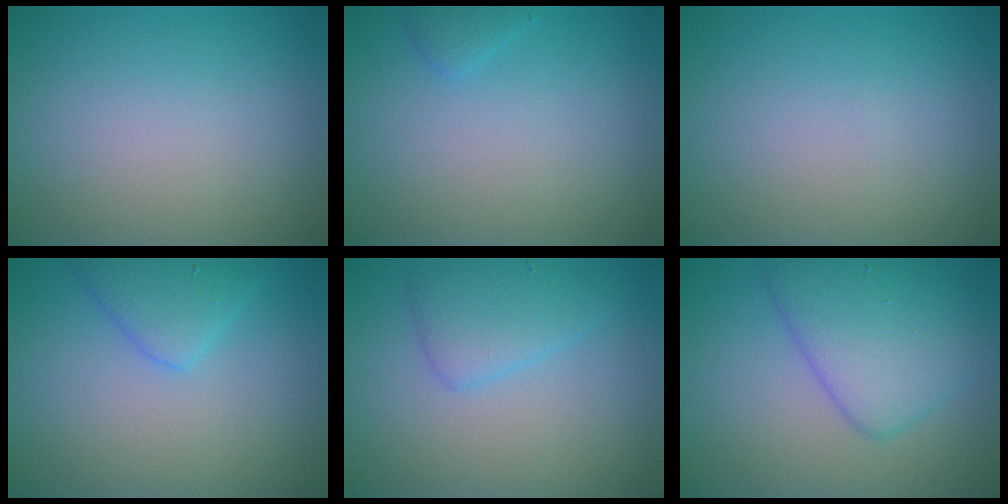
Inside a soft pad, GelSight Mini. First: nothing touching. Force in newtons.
{"total": 0.9, "press": 0.9, "slide": 0.1}
{"total": 0.0}
{"total": 2.8, "press": 2.8, "slide": 0.2}
{"total": 2.8, "press": 2.8, "slide": 0.3}
{"total": 5.5, "press": 5.5, "slide": 0.2}